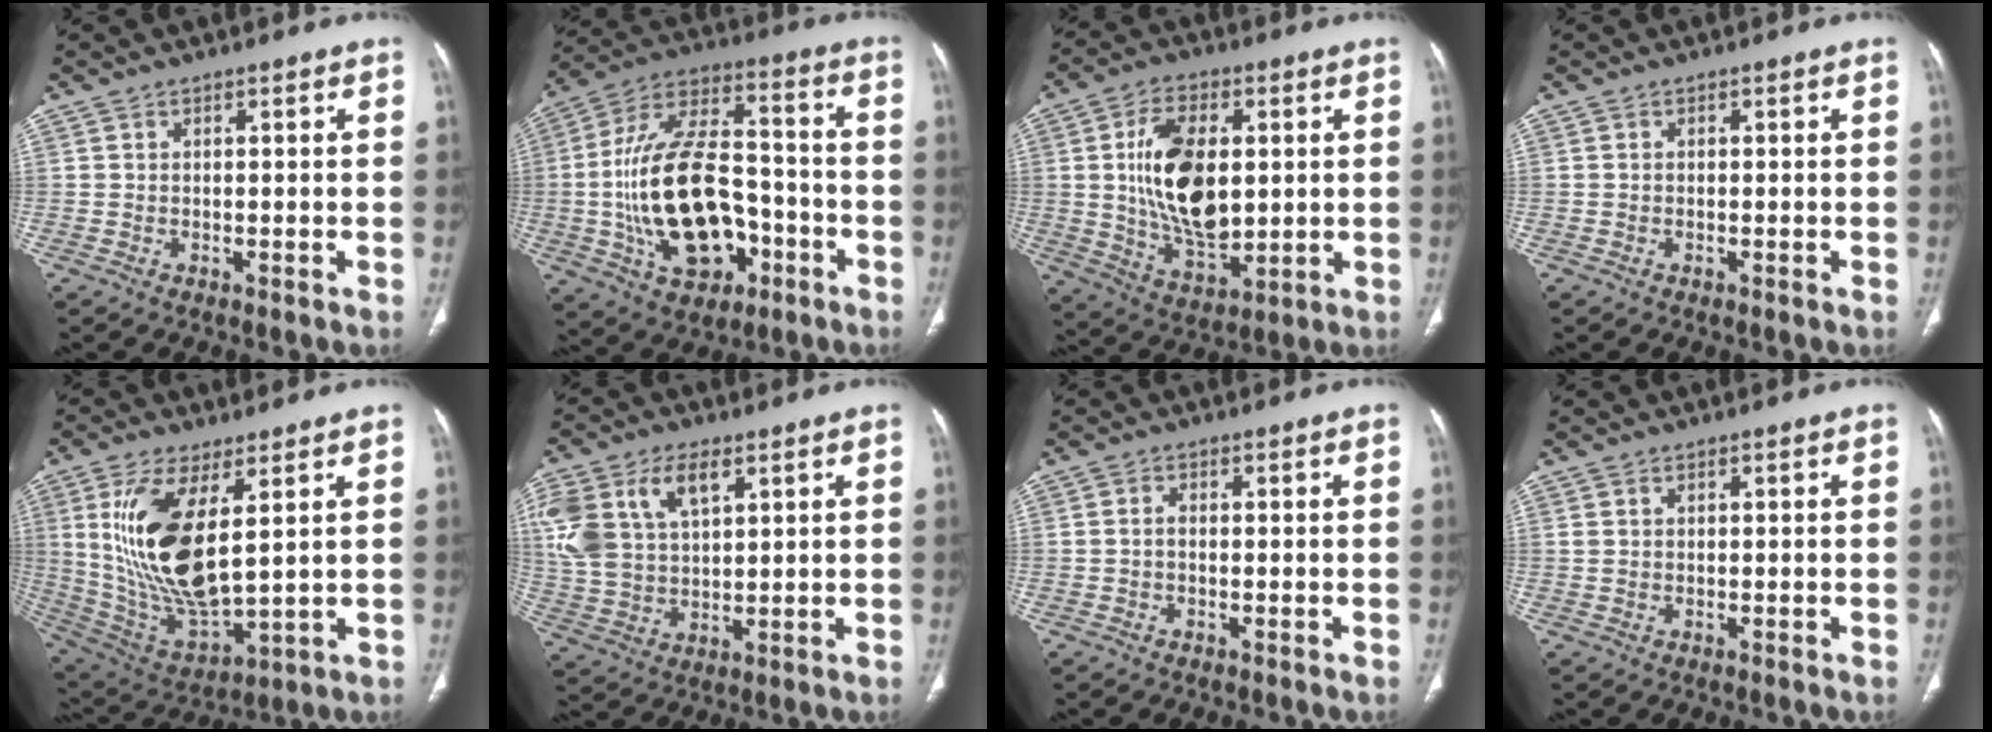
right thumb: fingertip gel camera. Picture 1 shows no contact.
{"total": 22.7, "force": [-5.3, 13.2, 17.7], "torque": [-0.308, 0.040, -0.080]}
{"total": 16.7, "force": [2.0, 9.4, 13.7], "torque": [-0.226, -0.013, 0.045]}
{"total": 0.0}
{"total": 18.5, "force": [4.7, 7.6, 16.2], "torque": [-0.323, -0.028, 0.108]}
{"total": 16.4, "force": [6.6, 9.7, 11.5], "torque": [-0.252, -0.003, 0.132]}
{"total": 1.1, "force": [-0.2, 0.7, 0.8], "torque": [-0.013, 0.002, -0.006]}
{"total": 0.9, "force": [0.4, 0.5, 0.5], "torque": [-0.013, 0.006, 0.012]}